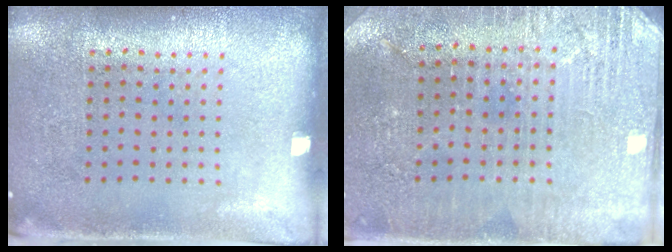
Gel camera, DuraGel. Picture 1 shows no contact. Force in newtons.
{"total": 2.9, "press": 2.9, "slide": 0.4}